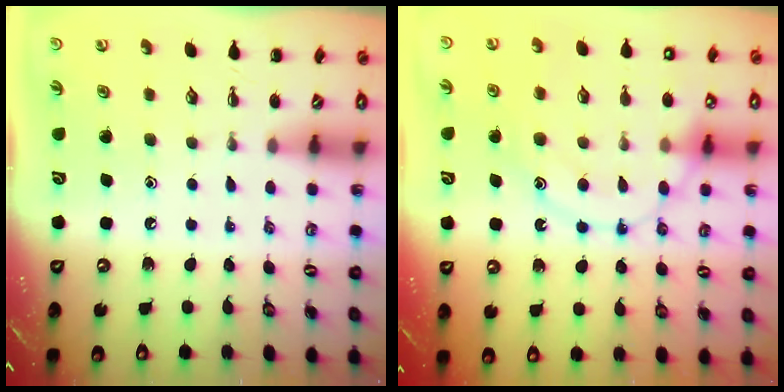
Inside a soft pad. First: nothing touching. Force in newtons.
{"total": 15.7, "press": 15.6, "slide": 1.1}